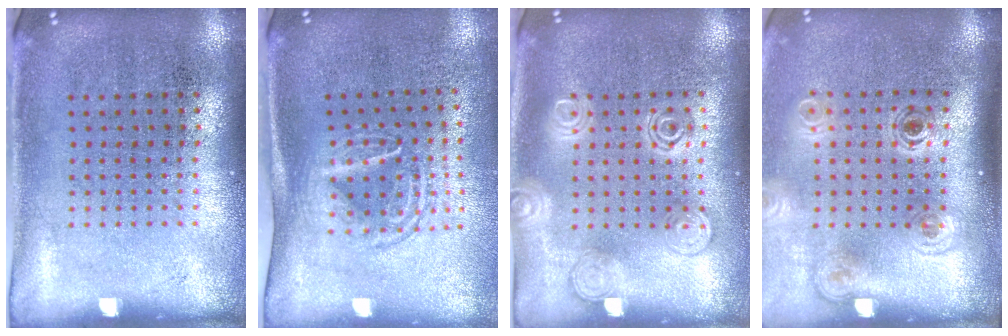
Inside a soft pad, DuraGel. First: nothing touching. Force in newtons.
{"total": 1.6, "press": 1.2, "slide": 1.1}
{"total": 2.6, "press": 2.5, "slide": 0.3}
{"total": 1.8, "press": 1.2, "slide": 1.3}